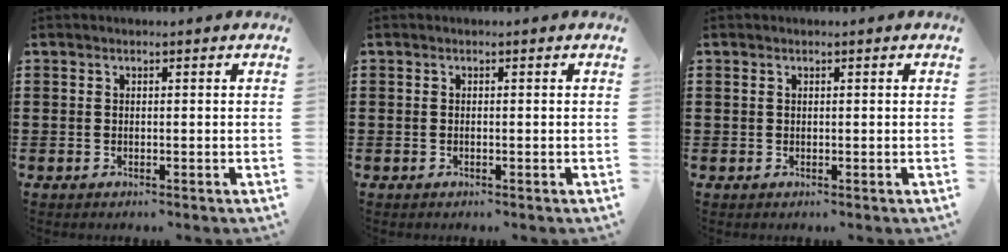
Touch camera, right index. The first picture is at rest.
{"total": 0.0}
{"total": 0.0}